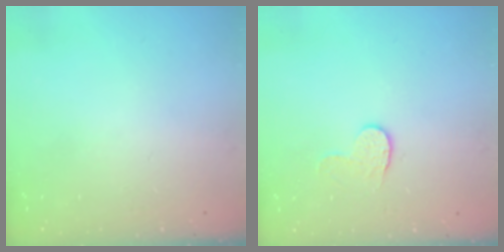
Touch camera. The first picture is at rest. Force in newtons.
{"total": 4.5, "press": 4.5, "slide": 0.5}